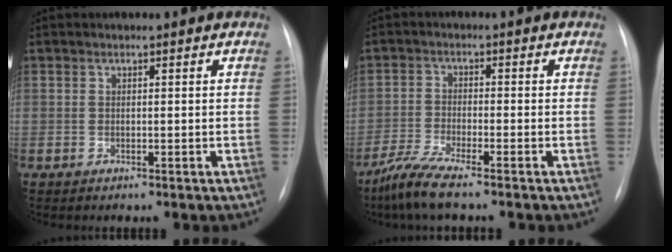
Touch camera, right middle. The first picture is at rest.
{"total": 5.2, "force": [-4.2, -0.1, 3.0], "torque": [-0.074, -0.020, -0.088]}